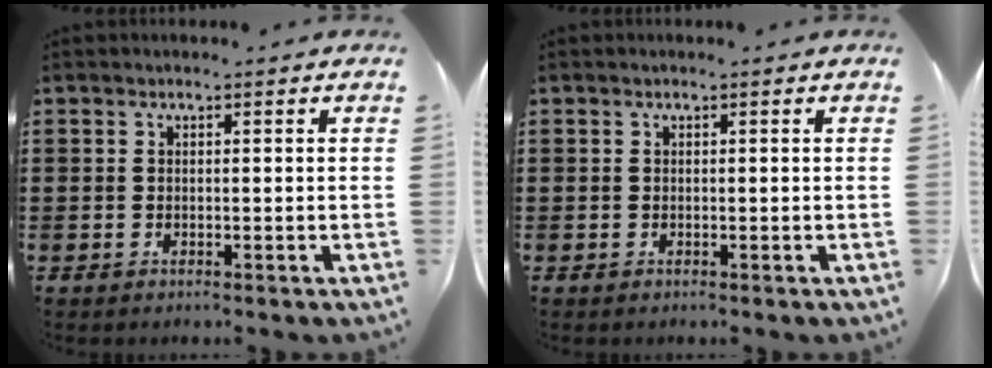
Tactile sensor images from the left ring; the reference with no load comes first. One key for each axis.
{"total": 0.0}